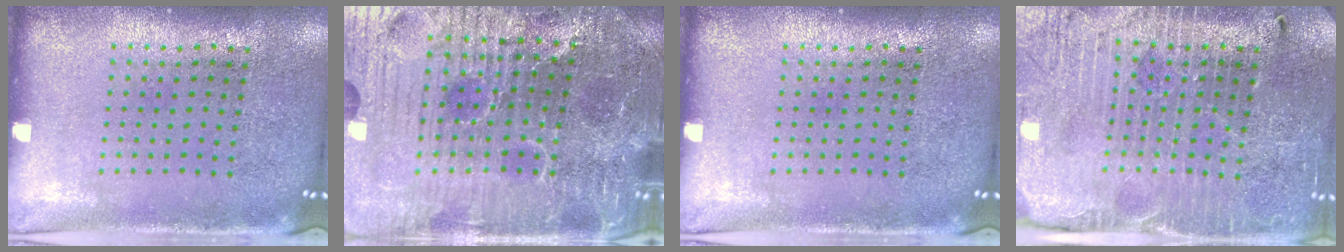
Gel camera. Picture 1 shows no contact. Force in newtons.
{"total": 6.0, "press": 5.7, "slide": 2.0}
{"total": 0.0}
{"total": 3.8, "press": 3.7, "slide": 0.9}